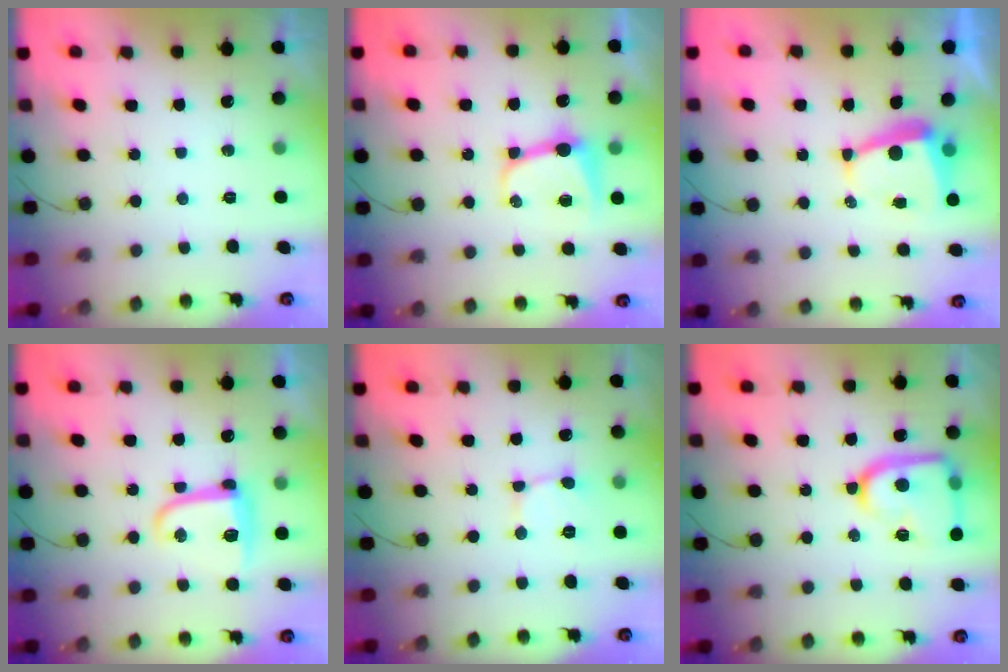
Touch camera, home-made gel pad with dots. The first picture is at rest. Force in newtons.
{"total": 8.5, "press": 8.4, "slide": 0.9}
{"total": 6.4, "press": 6.4, "slide": 0.6}
{"total": 11.3, "press": 11.3, "slide": 0.4}
{"total": 2.3, "press": 2.3, "slide": 0.2}
{"total": 17.6, "press": 17.5, "slide": 1.4}